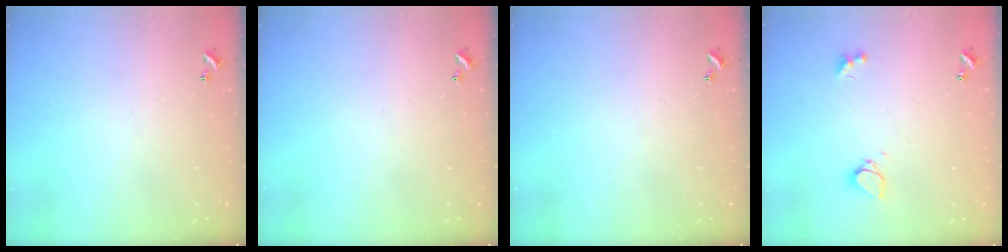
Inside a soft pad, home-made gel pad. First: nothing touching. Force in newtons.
{"total": 0.0}
{"total": 0.0}
{"total": 4.0, "press": 3.9, "slide": 0.8}